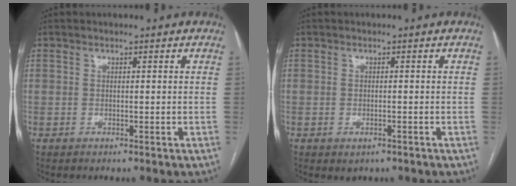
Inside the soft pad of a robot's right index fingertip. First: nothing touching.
{"total": 1.5, "force": [-0.8, 0.8, 1.0], "torque": [-0.014, -0.001, -0.002]}